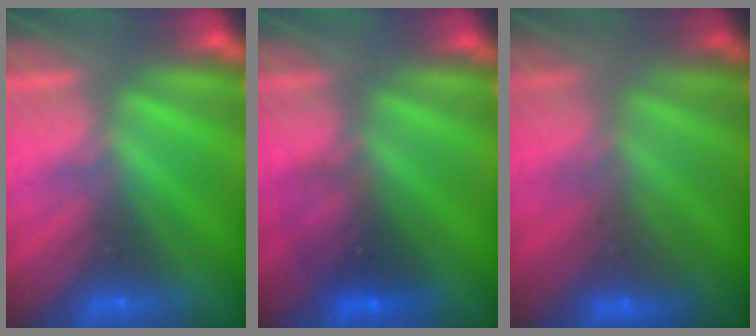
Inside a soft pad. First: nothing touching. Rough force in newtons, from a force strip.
{"total": 2.9}
{"total": 2.9}